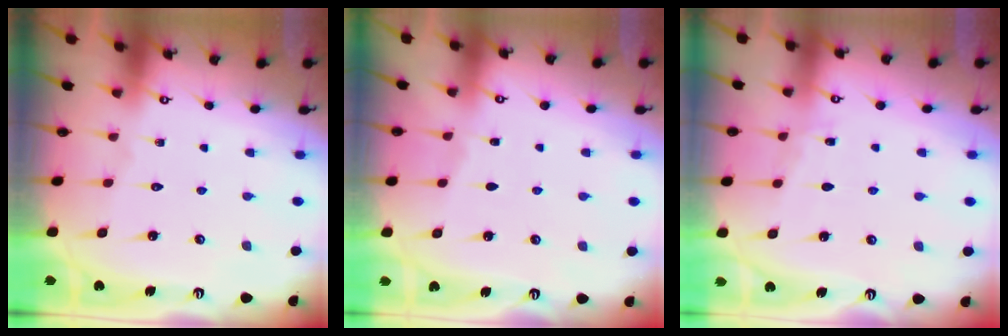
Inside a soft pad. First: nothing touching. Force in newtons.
{"total": 2.5, "press": 2.5, "slide": 0.4}
{"total": 2.8, "press": 2.8, "slide": 0.4}